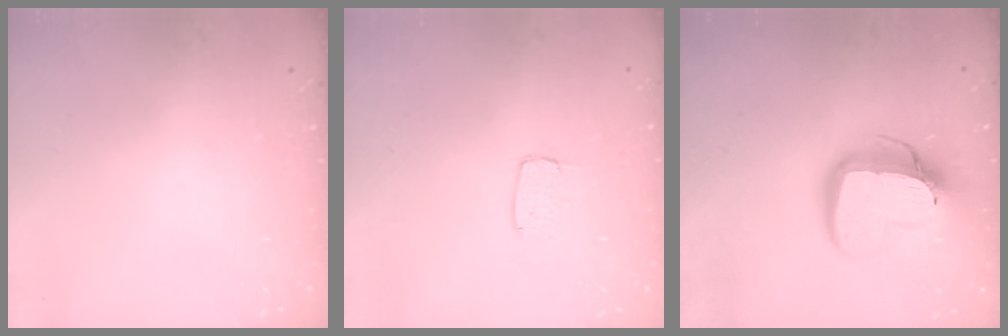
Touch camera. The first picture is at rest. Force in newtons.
{"total": 3.7, "press": 3.7, "slide": 0.3}
{"total": 18.9, "press": 18.8, "slide": 1.6}